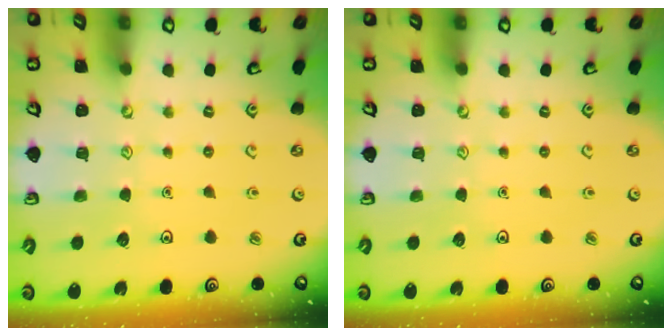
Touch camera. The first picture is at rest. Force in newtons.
{"total": 0.0}